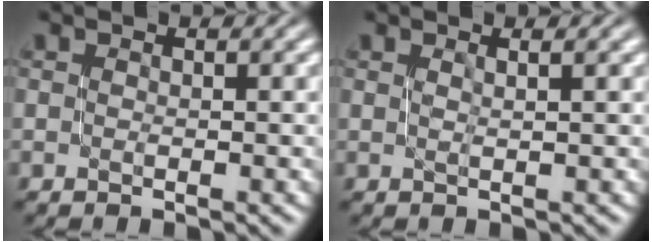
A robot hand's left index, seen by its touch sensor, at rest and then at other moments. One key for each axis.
{"total": 1.2, "fx": 0.5, "fy": 0.4, "fz": 1.0, "tx": -0.005, "ty": 0.003, "tz": 0.002}